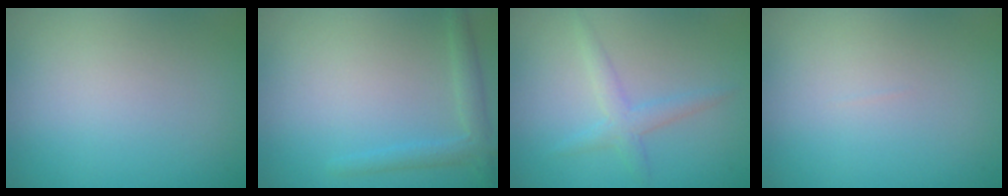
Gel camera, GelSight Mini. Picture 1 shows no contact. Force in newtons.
{"total": 2.0, "press": 2.0, "slide": 0.1}
{"total": 2.1, "press": 2.1, "slide": 0.3}
{"total": 0.0}